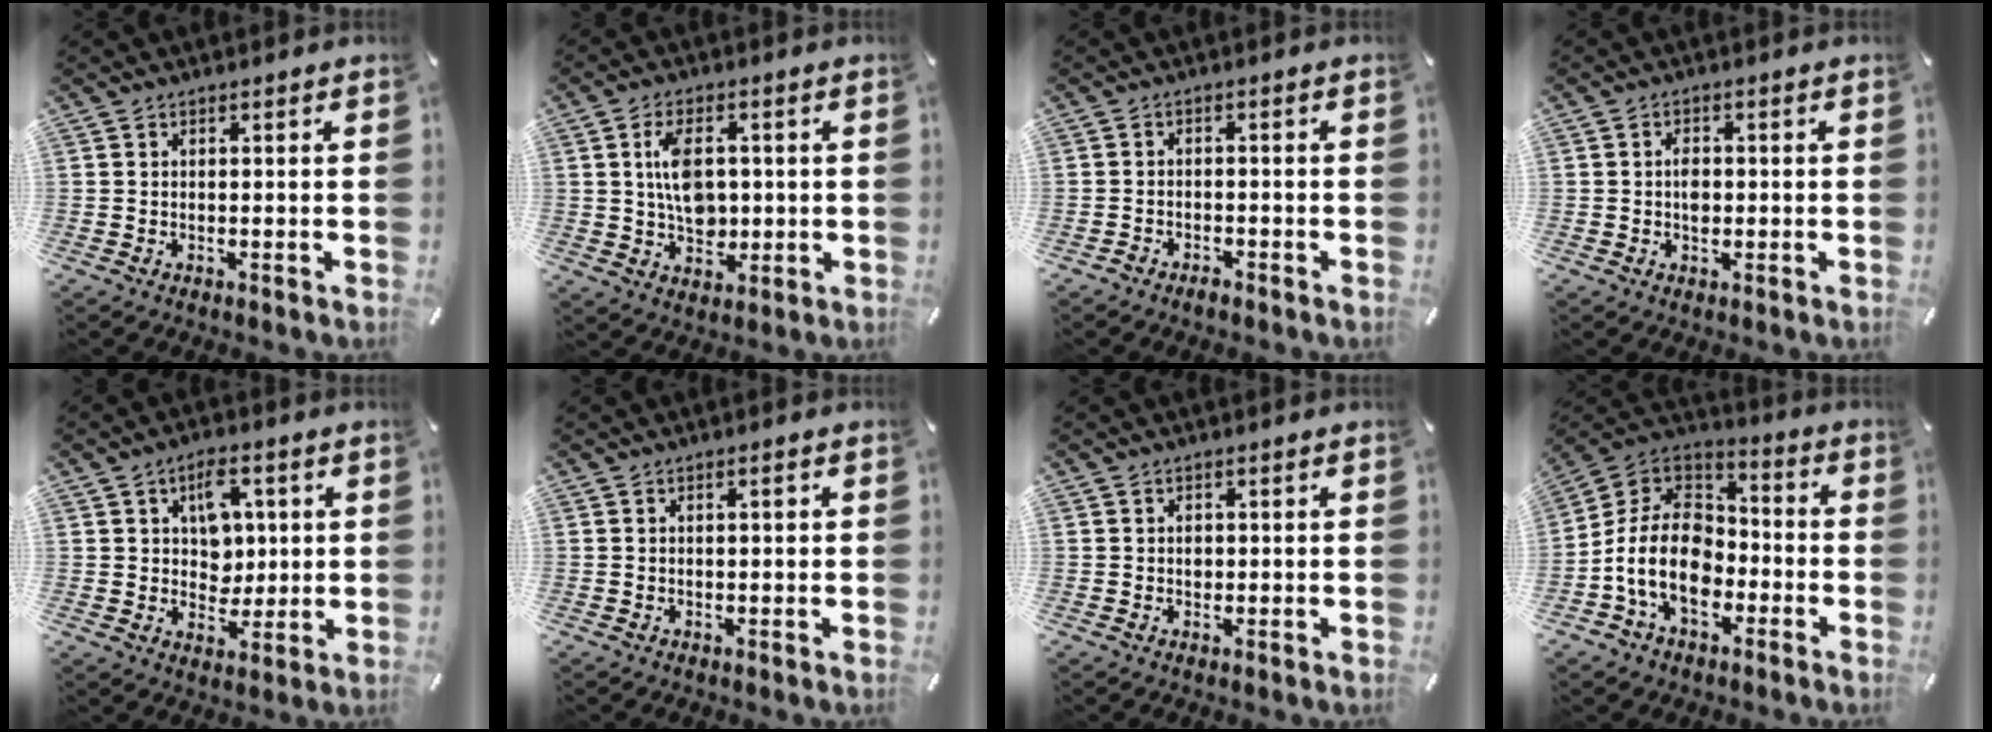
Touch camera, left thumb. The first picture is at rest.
{"total": 8.6, "force": [0.7, 6.0, 6.1], "torque": [-0.102, 0.000, 0.008]}
{"total": 1.9, "force": [-1.7, 0.8, 0.4], "torque": [-0.009, 0.008, -0.036]}
{"total": 3.0, "force": [-0.1, 2.1, 2.1], "torque": [-0.035, 0.002, -0.005]}
{"total": 8.1, "force": [2.2, 6.5, 4.4], "torque": [-0.053, 0.000, 0.034]}
{"total": 1.4, "force": [0.2, 0.5, 1.3], "torque": [-0.017, 0.002, 0.000]}
{"total": 1.4, "force": [0.1, 1.3, 0.7], "torque": [-0.007, 0.002, -0.002]}
{"total": 16.0, "force": [-5.6, 11.8, 9.3], "torque": [-0.221, 0.023, -0.105]}